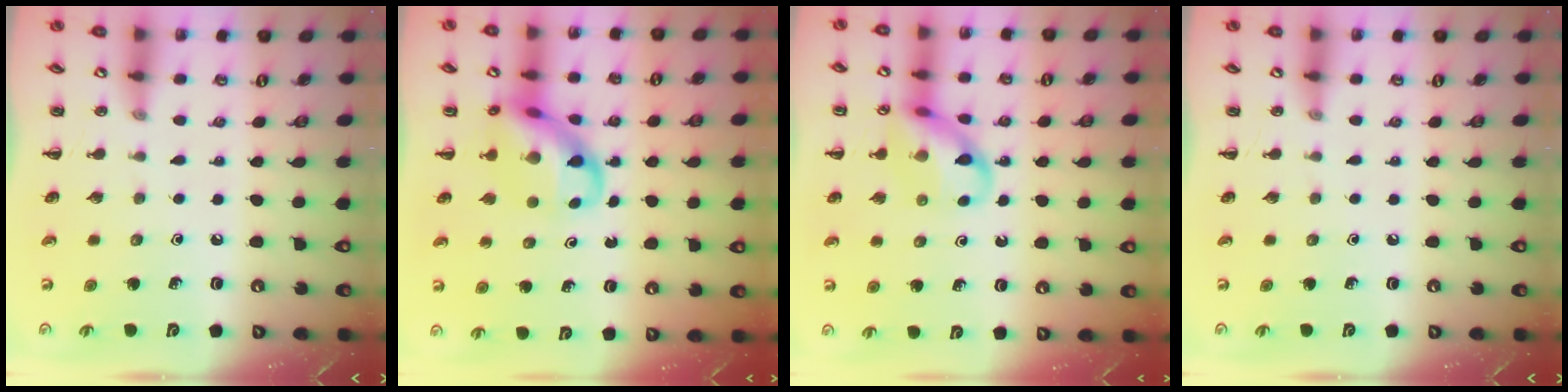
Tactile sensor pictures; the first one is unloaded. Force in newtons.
{"total": 11.5, "press": 11.1, "slide": 2.8}
{"total": 12.3, "press": 12.1, "slide": 1.6}
{"total": 0.0}